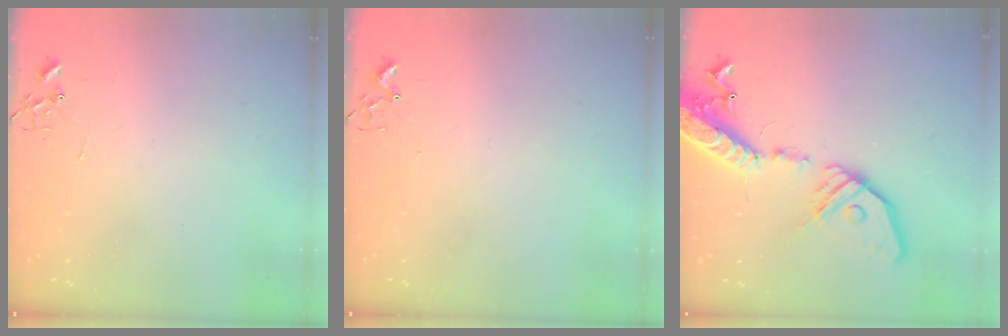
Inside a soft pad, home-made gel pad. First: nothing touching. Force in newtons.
{"total": 1.7, "press": 1.6, "slide": 0.2}
{"total": 19.7, "press": 19.4, "slide": 3.9}